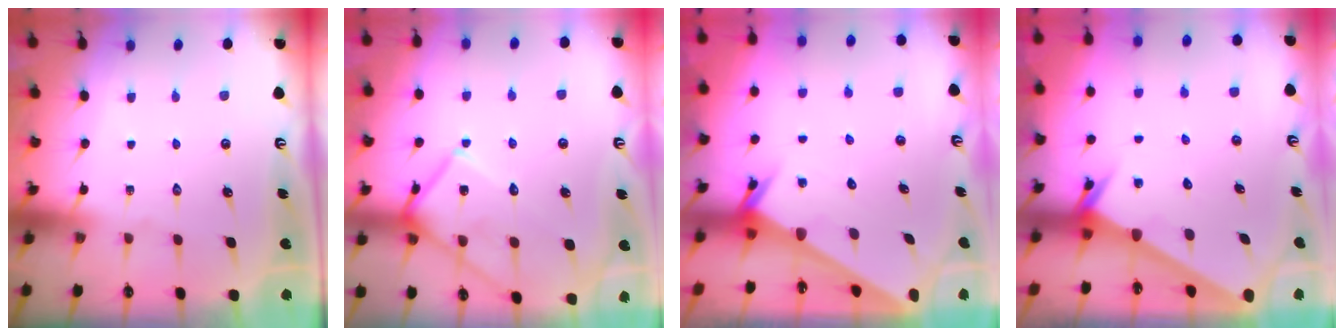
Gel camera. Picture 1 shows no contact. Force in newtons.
{"total": 15.6, "press": 15.5, "slide": 1.3}
{"total": 2.0, "press": 2.0, "slide": 0.0}
{"total": 2.5, "press": 2.5, "slide": 0.1}